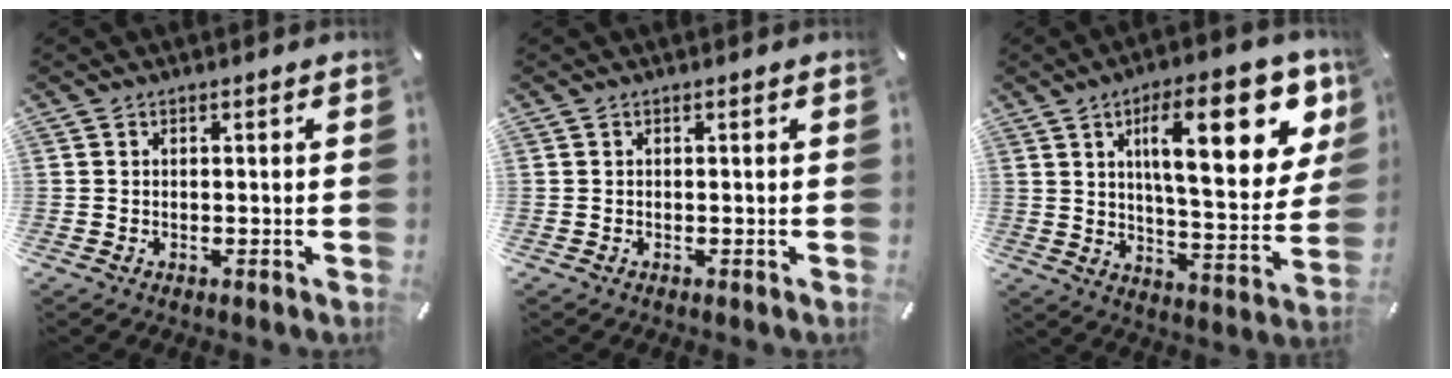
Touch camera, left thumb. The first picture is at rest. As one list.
[{"total": 0.0}, {"total": 22.6, "force": [9.5, 8.3, 18.8], "torque": [-0.277, -0.032, 0.139]}]